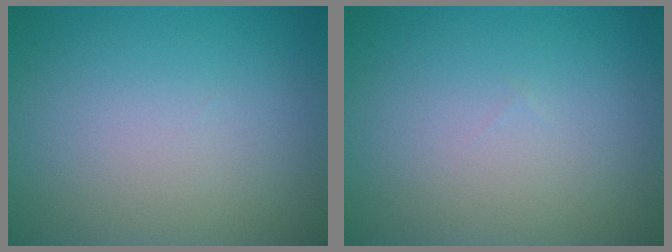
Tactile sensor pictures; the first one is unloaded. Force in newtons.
{"total": 0.0}